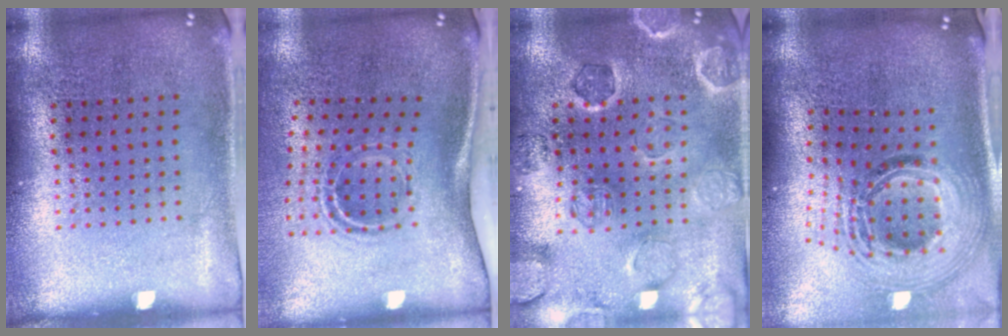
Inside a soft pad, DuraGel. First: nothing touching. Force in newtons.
{"total": 2.0, "press": 1.2, "slide": 1.7}
{"total": 1.1, "press": 1.0, "slide": 0.2}
{"total": 2.1, "press": 1.6, "slide": 1.4}